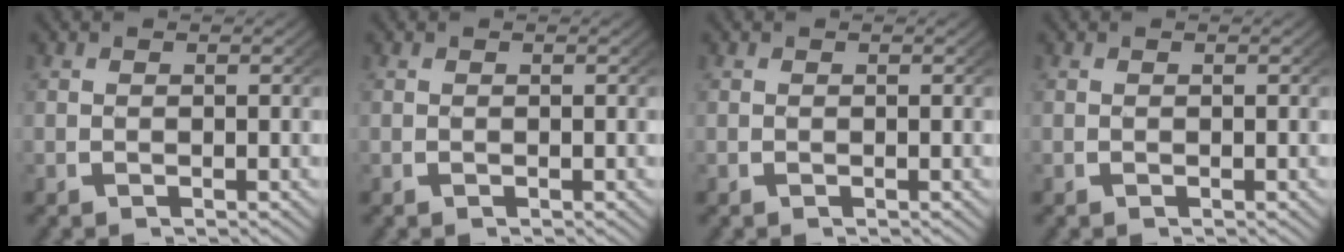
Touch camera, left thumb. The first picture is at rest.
{"total": 0.0}
{"total": 0.0}
{"total": 0.0}